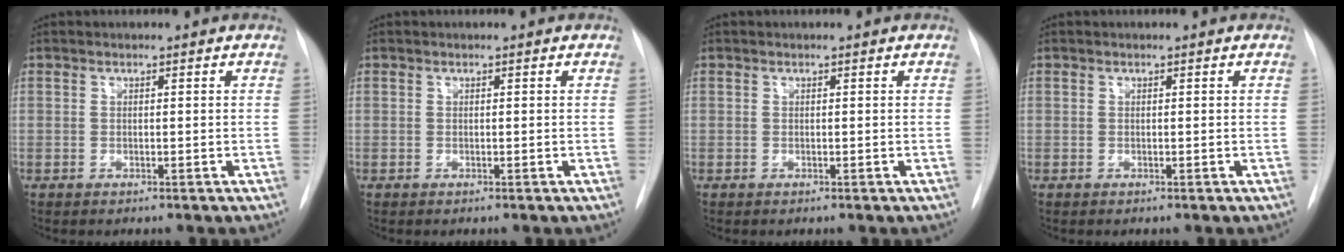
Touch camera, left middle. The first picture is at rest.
{"total": 0.0}
{"total": 0.0}
{"total": 0.0}